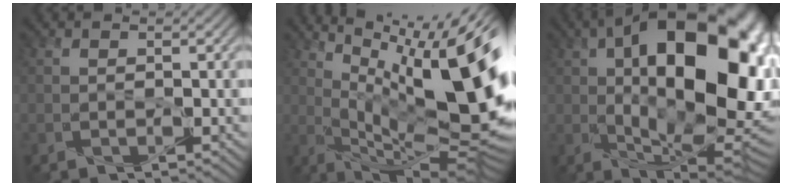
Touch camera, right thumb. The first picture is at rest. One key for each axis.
{"total": 17.5, "fx": 4.8, "fy": 4.6, "fz": 16.2, "tx": -0.244, "ty": 0.011, "tz": 0.103}
{"total": 20.7, "fx": 3.5, "fy": 10.6, "fz": 17.5, "tx": -0.260, "ty": 0.017, "tz": 0.057}